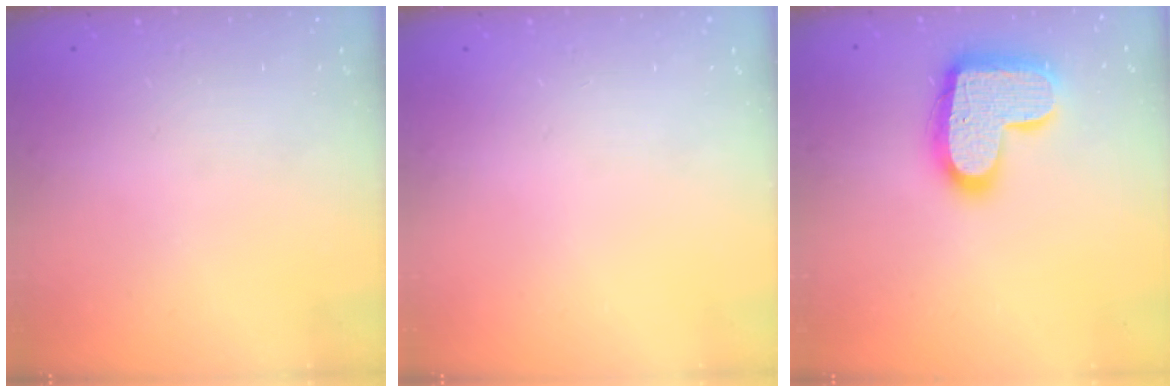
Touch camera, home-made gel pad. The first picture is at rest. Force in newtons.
{"total": 0.0}
{"total": 17.7, "press": 17.6, "slide": 1.3}